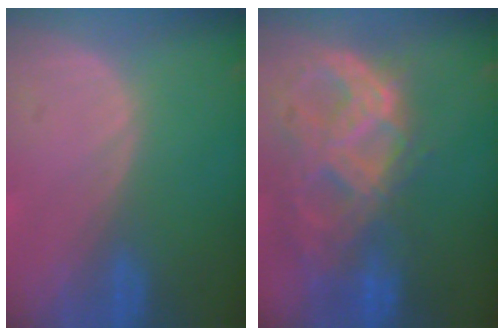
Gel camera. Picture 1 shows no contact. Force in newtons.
{"total": 11.4, "press": 9.7, "slide": 6.1}